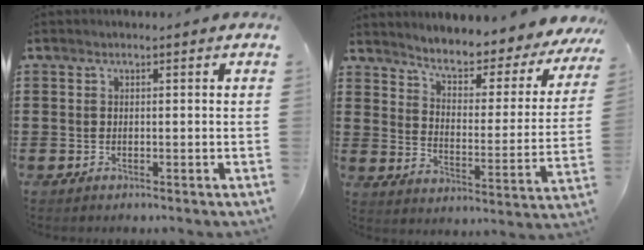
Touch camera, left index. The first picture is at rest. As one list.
[{"total": 4.7, "force": [4.1, 0.6, 2.1], "torque": [-0.054, -0.038, 0.059]}]